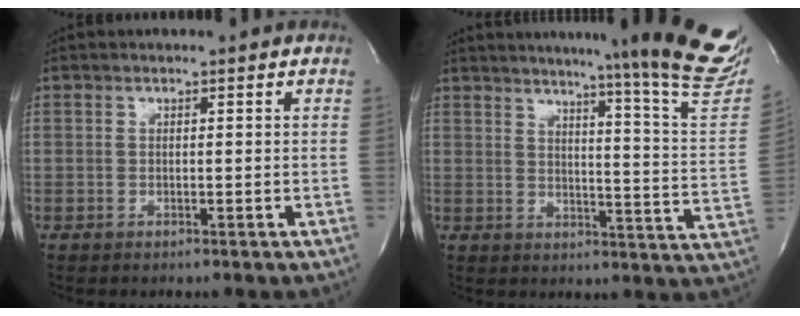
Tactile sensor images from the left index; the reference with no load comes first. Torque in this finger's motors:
{"motor_torque": [0.75, -0.77, 0.33, 0.09]}